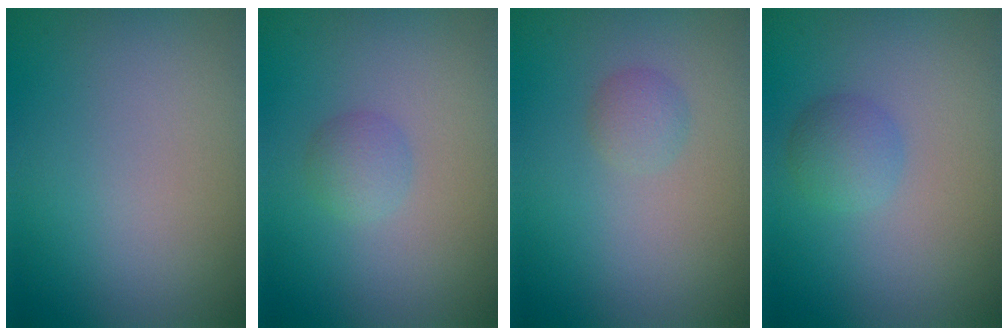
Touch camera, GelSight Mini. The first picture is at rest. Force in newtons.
{"total": 1.5, "press": 1.5, "slide": 0.1}
{"total": 1.2, "press": 1.2, "slide": 0.0}
{"total": 1.9, "press": 1.9, "slide": 0.1}